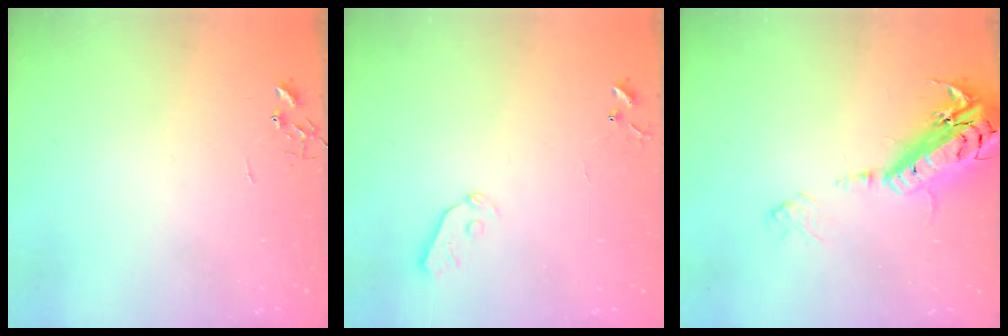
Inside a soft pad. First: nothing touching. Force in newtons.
{"total": 3.8, "press": 3.7, "slide": 0.7}
{"total": 22.4, "press": 22.0, "slide": 4.3}